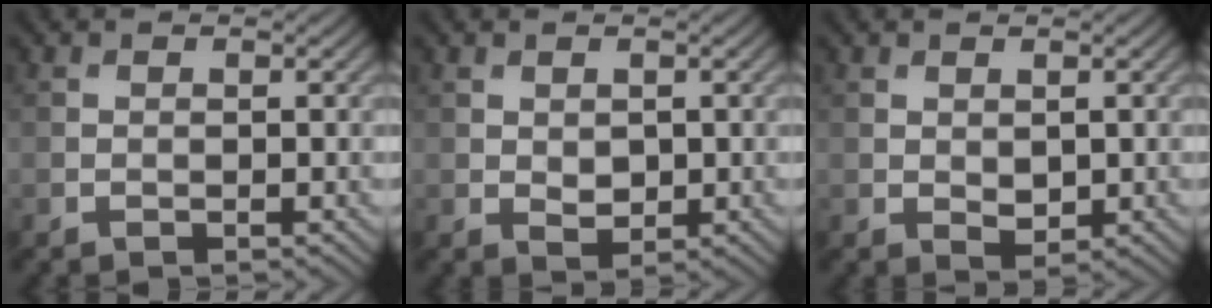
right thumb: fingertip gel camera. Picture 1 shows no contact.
{"total": 1.7, "force": [0.4, 1.3, 1.1], "torque": [-0.023, -0.004, 0.012]}
{"total": 1.6, "force": [0.3, 1.0, 1.2], "torque": [-0.023, -0.007, 0.012]}